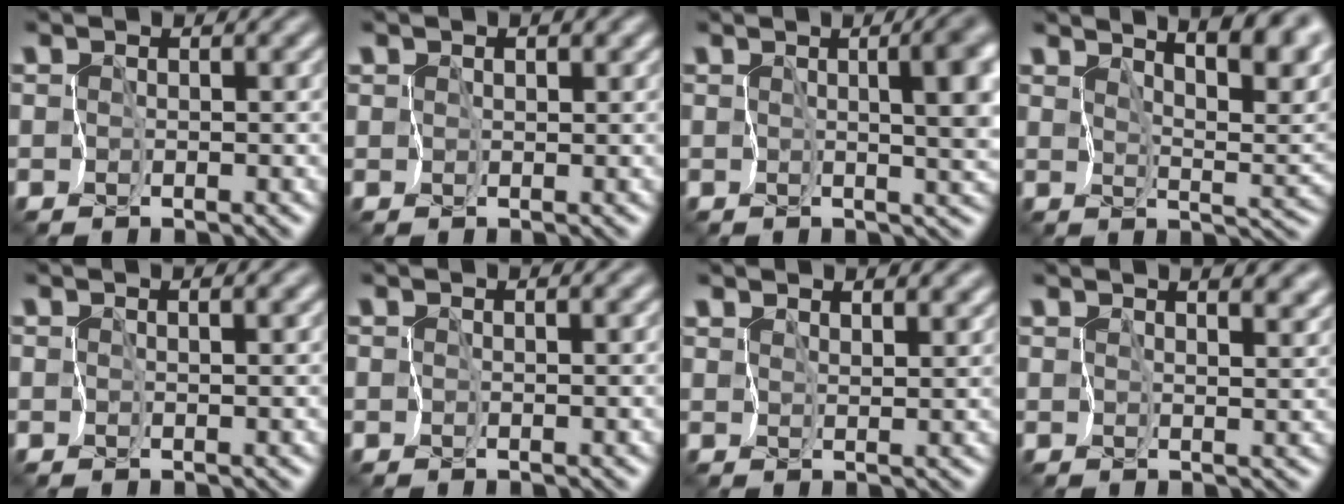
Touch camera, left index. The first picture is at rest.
{"total": 1.5, "force": [0.8, 1.0, 0.7], "torque": [-0.005, 0.012, 0.009]}
{"total": 7.3, "force": [0.8, 2.8, 6.7], "torque": [-0.066, 0.007, 0.012]}
{"total": 9.1, "force": [6.4, 2.5, 6.0], "torque": [-0.084, 0.016, 0.085]}
{"total": 0.5, "force": [0.3, 0.0, 0.4], "torque": [-0.007, 0.003, 0.009]}
{"total": 0.0}
{"total": 4.0, "force": [3.3, 1.5, 1.7], "torque": [-0.039, 0.001, 0.056]}
{"total": 7.2, "force": [4.5, 3.4, 4.5], "torque": [-0.063, 0.025, 0.060]}